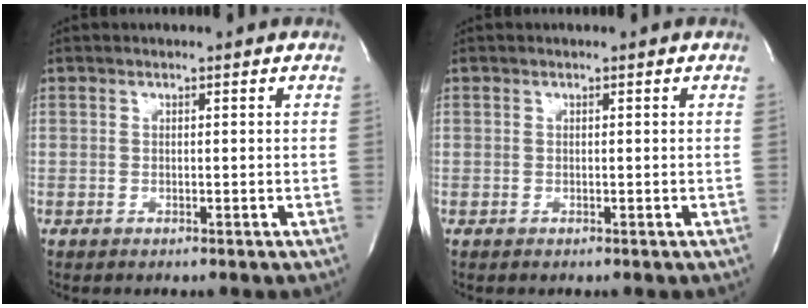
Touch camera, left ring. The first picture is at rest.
{"total": 0.0}